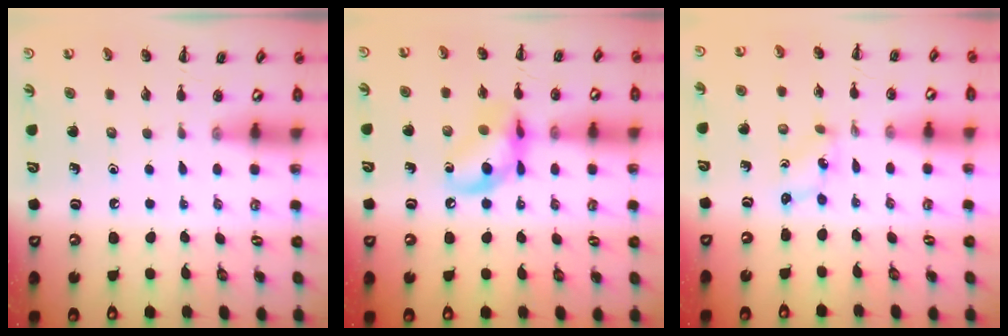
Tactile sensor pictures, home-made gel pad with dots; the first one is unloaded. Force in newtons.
{"total": 12.6, "press": 12.4, "slide": 2.2}
{"total": 0.8, "press": 0.8, "slide": 0.3}